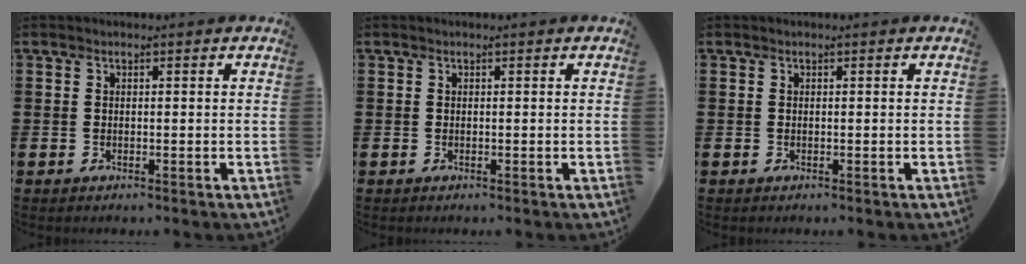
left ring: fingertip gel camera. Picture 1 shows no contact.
{"total": 0.0}
{"total": 0.0}